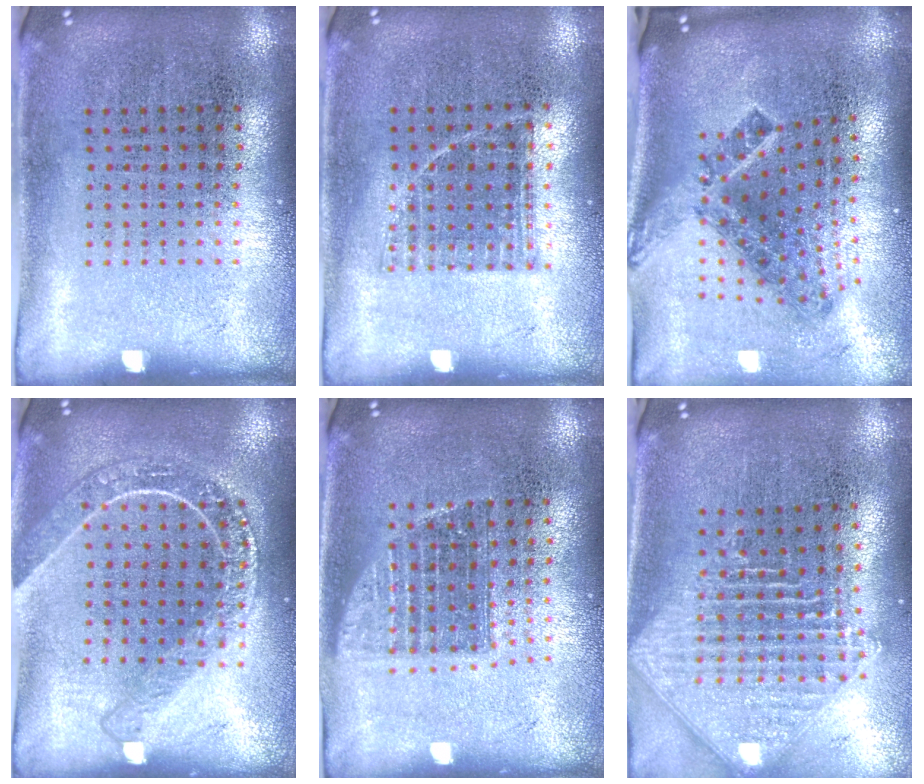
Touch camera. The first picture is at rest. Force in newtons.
{"total": 0.8, "press": 0.7, "slide": 0.5}
{"total": 2.0, "press": 1.3, "slide": 1.6}
{"total": 1.9, "press": 1.7, "slide": 0.8}
{"total": 1.2, "press": 1.0, "slide": 0.7}
{"total": 2.4, "press": 1.8, "slide": 1.6}